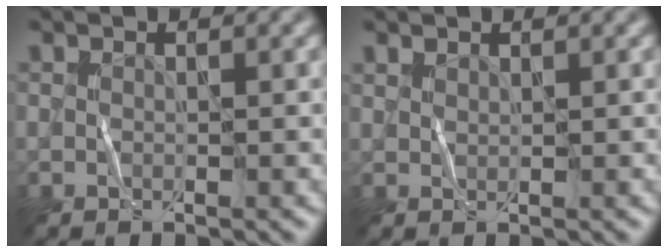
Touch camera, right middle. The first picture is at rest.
{"total": 0.7, "force": [0.6, 0.2, 0.1], "torque": [-0.004, 0.000, 0.016]}